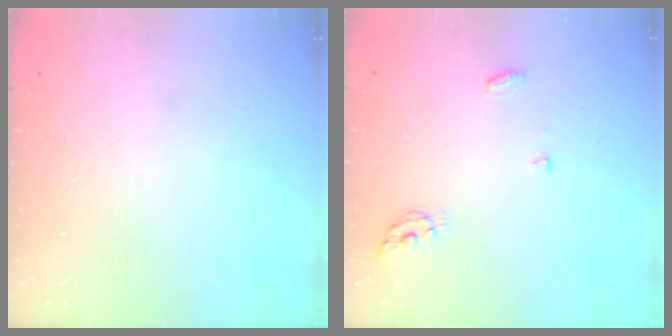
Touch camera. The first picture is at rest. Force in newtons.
{"total": 4.9, "press": 4.8, "slide": 0.4}